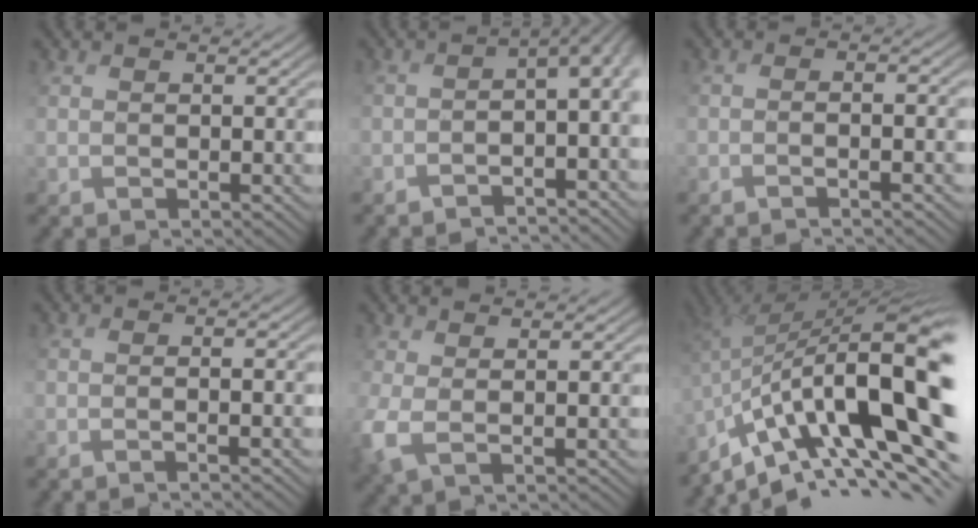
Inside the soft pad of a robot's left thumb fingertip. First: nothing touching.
{"total": 7.5, "force": [-2.7, 2.3, 6.6], "torque": [-0.061, -0.006, -0.041]}
{"total": 4.2, "force": [-1.4, 1.3, 3.7], "torque": [-0.044, -0.006, -0.027]}
{"total": 3.3, "force": [-1.1, 1.0, 2.9], "torque": [-0.035, -0.005, -0.023]}
{"total": 3.3, "force": [0.4, 1.4, 2.9], "torque": [-0.068, -0.006, 0.006]}
{"total": 18.4, "force": [-6.0, 7.6, 15.6], "torque": [-0.256, -0.018, -0.103]}